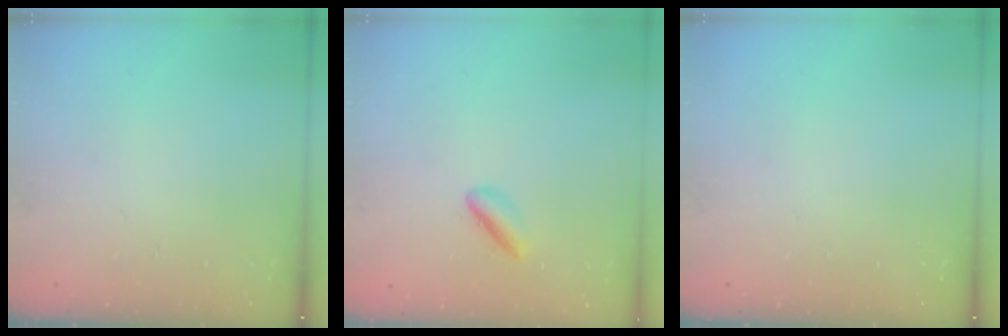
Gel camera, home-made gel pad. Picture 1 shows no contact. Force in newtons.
{"total": 2.2, "press": 2.2, "slide": 0.4}
{"total": 0.0}